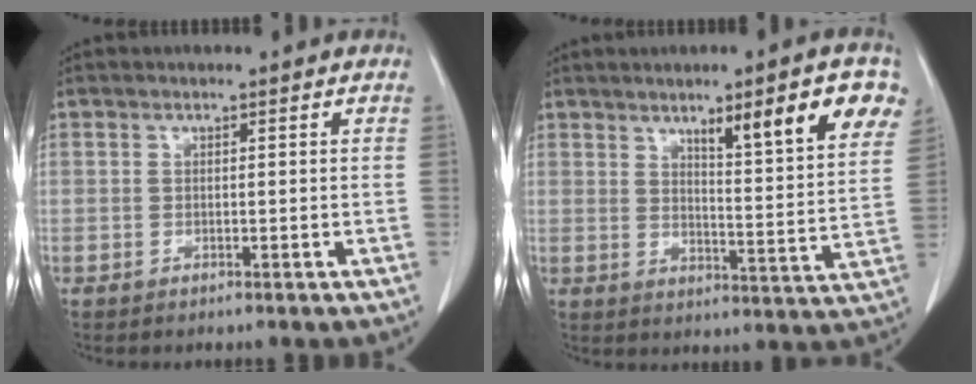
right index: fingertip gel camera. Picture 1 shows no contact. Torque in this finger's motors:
{"motor_torque": [1.11, 1.03, 0.22, 0.06]}